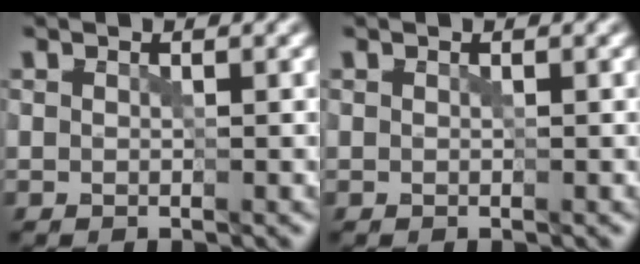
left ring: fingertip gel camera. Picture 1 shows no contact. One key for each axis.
{"total": 0.0}